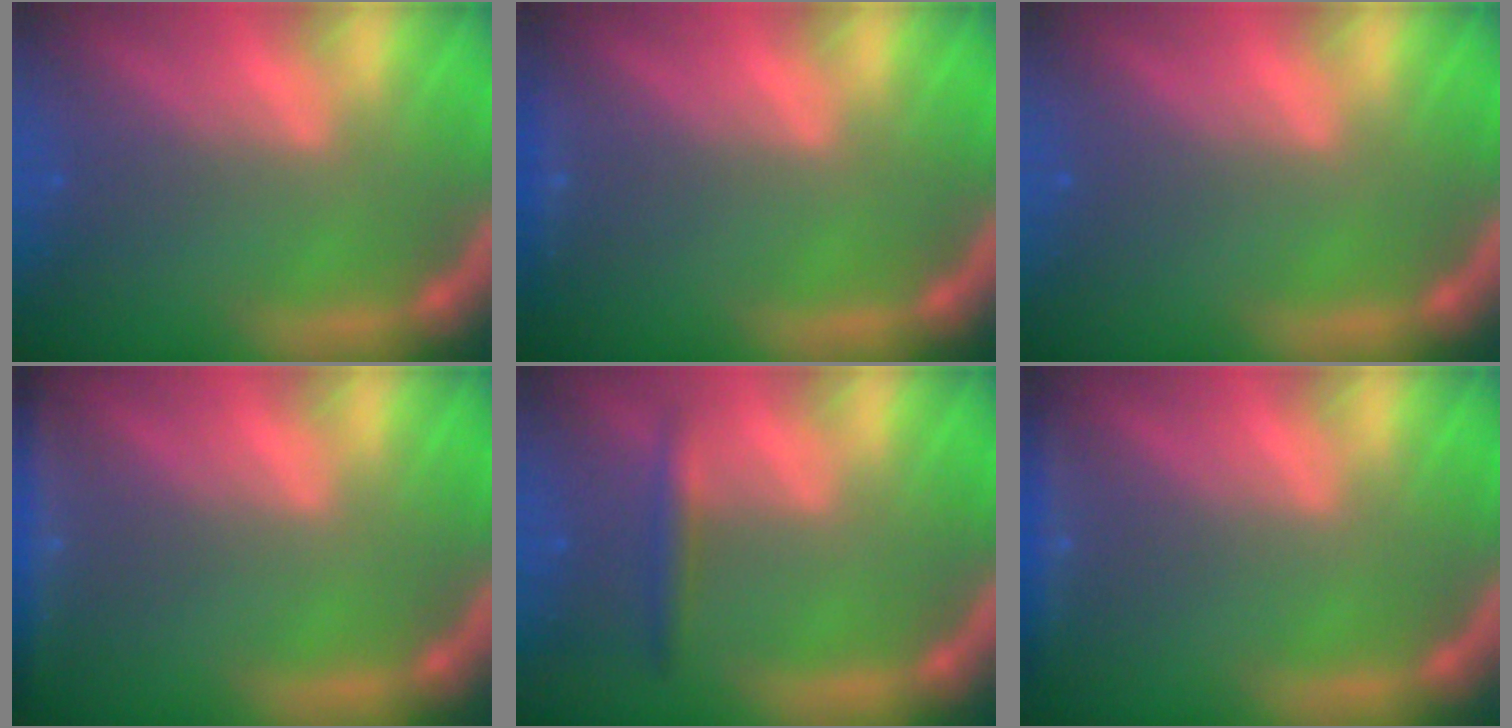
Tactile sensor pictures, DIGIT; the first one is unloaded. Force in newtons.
{"total": 0.9}
{"total": 0.0}
{"total": 3.5}
{"total": 1.9}
{"total": 1.9}